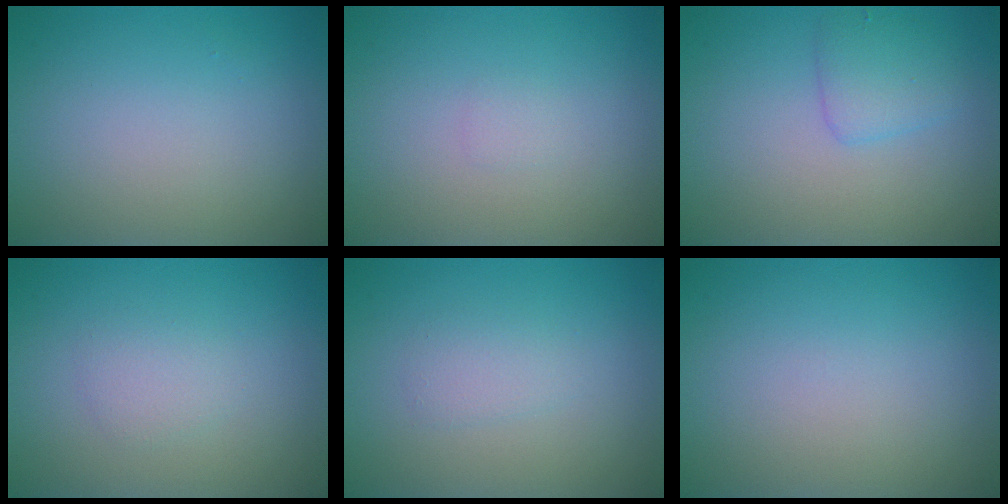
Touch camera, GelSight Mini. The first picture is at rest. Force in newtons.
{"total": 0.5, "press": 0.5, "slide": 0.0}
{"total": 2.2, "press": 2.2, "slide": 0.2}
{"total": 1.5, "press": 1.5, "slide": 0.0}
{"total": 1.3, "press": 1.3, "slide": 0.0}
{"total": 0.0}